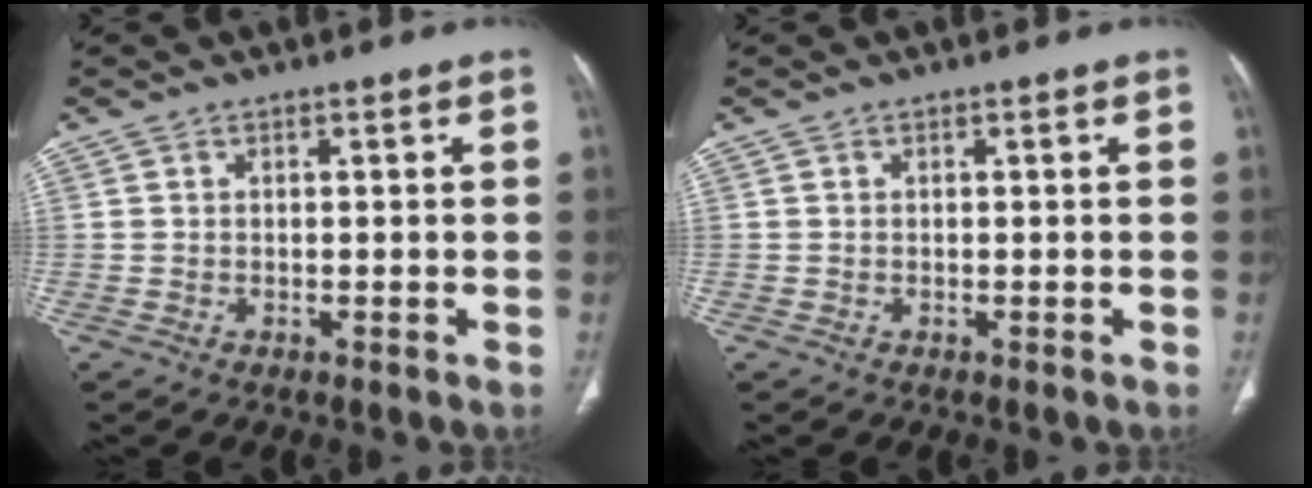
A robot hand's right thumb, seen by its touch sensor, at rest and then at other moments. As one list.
[{"total": 0.0}]